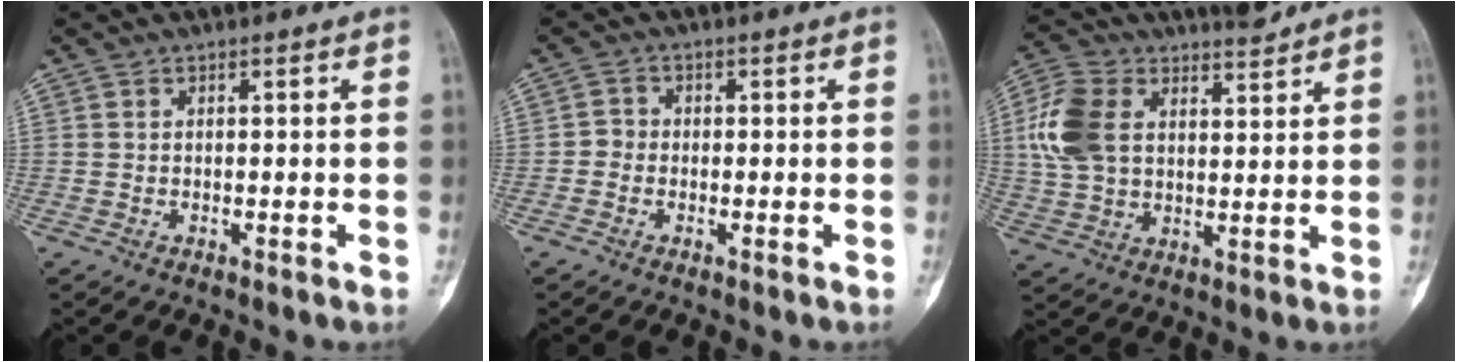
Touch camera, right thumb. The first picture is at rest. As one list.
[{"total": 2.0, "force": [-0.7, 1.8, 0.7], "torque": [0.002, 0.007, -0.024]}, {"total": 12.0, "force": [5.7, 6.8, 8.2], "torque": [-0.158, -0.001, 0.110]}]